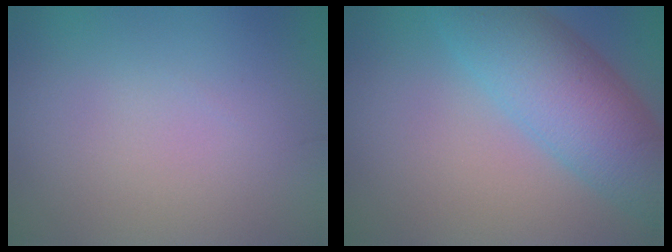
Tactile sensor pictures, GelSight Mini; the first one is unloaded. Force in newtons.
{"total": 7.6, "press": 7.6, "slide": 0.2}